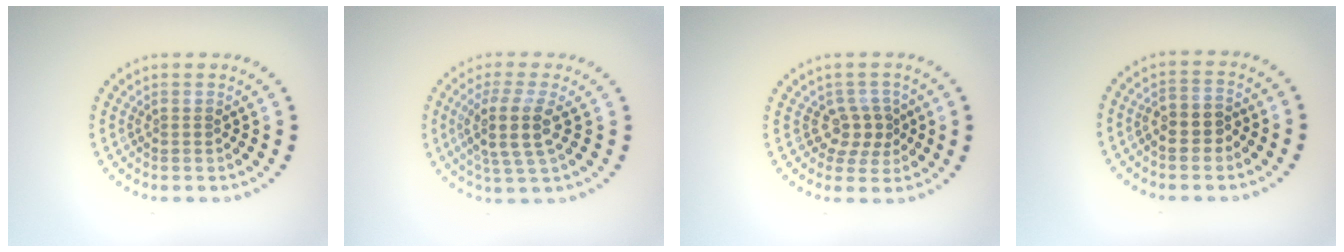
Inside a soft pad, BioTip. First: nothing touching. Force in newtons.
{"total": 3.7, "press": 3.0, "slide": 2.3}
{"total": 2.3, "press": 1.9, "slide": 1.3}
{"total": 2.4, "press": 2.3, "slide": 0.7}